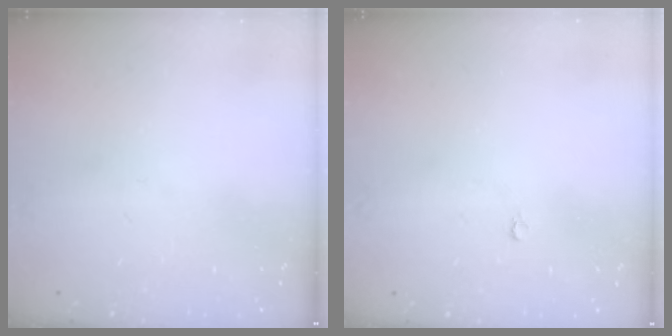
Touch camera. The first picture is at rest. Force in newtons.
{"total": 2.0, "press": 2.0, "slide": 0.4}